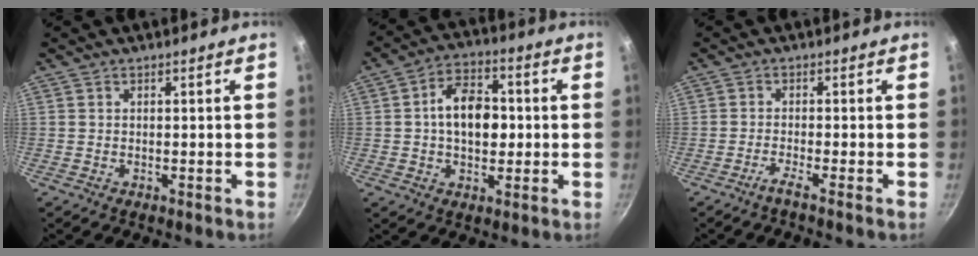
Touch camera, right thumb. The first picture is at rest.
{"total": 10.9, "force": [0.3, 7.2, 8.1], "torque": [-0.099, 0.018, -0.006]}
{"total": 2.2, "force": [-1.5, -0.7, 1.5], "torque": [-0.045, 0.005, -0.033]}